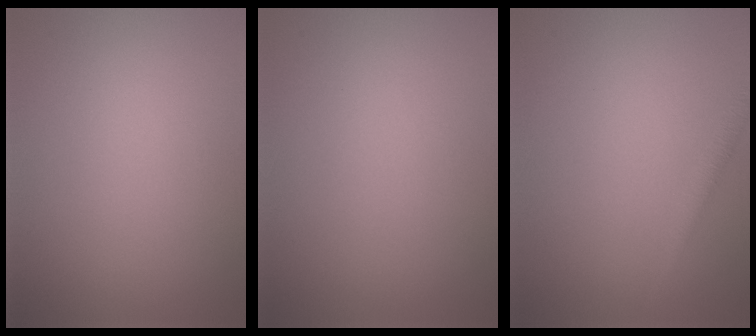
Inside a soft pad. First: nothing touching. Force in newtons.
{"total": 0.0}
{"total": 1.6, "press": 1.6, "slide": 0.1}